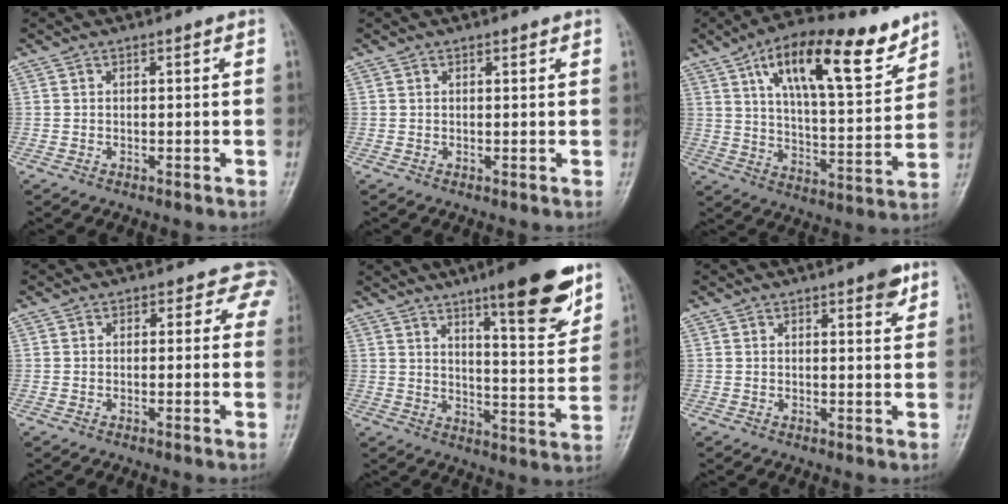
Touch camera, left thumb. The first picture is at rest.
{"total": 0.8, "force": [0.6, 0.3, 0.4], "torque": [-0.003, -0.002, 0.007]}
{"total": 19.6, "force": [11.1, 7.2, 14.5], "torque": [-0.196, -0.044, 0.183]}
{"total": 3.9, "force": [2.5, 2.9, 0.5], "torque": [0.035, -0.007, 0.000]}
{"total": 15.6, "force": [9.8, 3.3, 11.6], "torque": [-0.138, -0.061, 0.147]}
{"total": 3.8, "force": [2.3, 1.3, 2.7], "torque": [-0.025, -0.011, 0.026]}